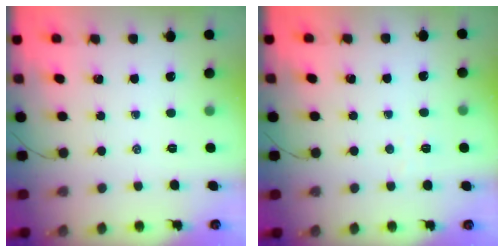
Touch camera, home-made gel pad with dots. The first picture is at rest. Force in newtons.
{"total": 2.9, "press": 2.8, "slide": 0.6}